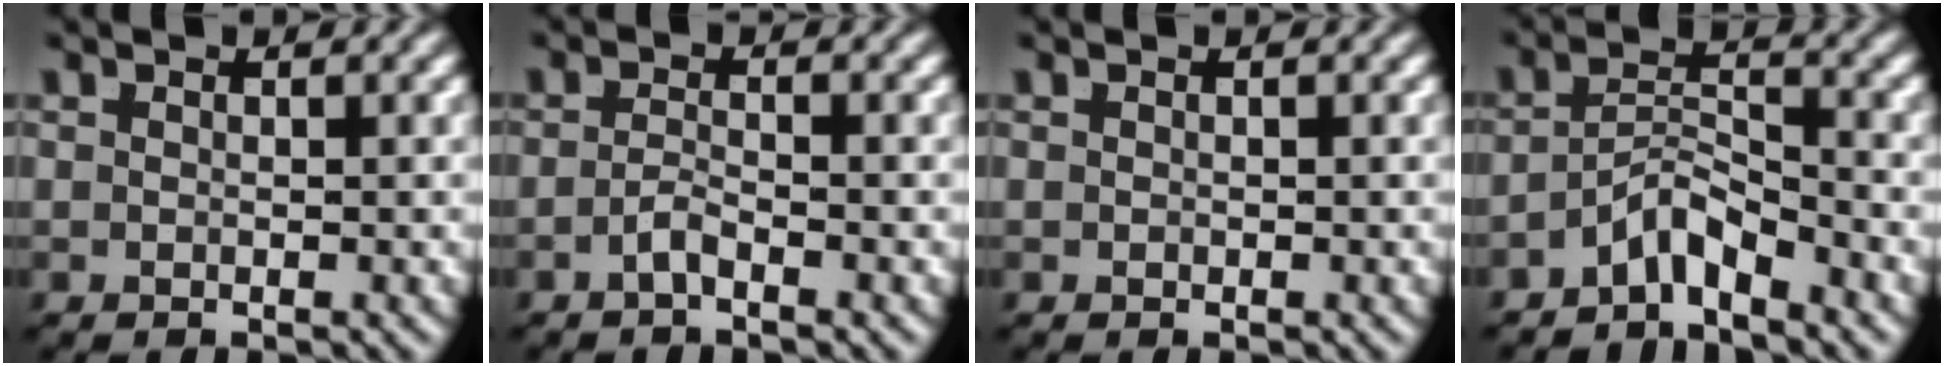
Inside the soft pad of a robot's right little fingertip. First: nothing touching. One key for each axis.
{"total": 1.7, "fx": -1.5, "fy": -0.4, "fz": 0.6, "tx": -0.007, "ty": -0.008, "tz": -0.024}
{"total": 0.0}
{"total": 4.1, "fx": -3.1, "fy": 1.5, "fz": 2.2, "tx": -0.029, "ty": -0.012, "tz": -0.050}